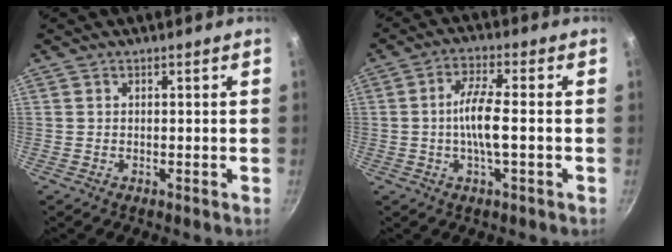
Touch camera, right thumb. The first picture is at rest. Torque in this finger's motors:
{"motor_torque": [1.37, 3.65, 1.04, 0.31, 0.09]}